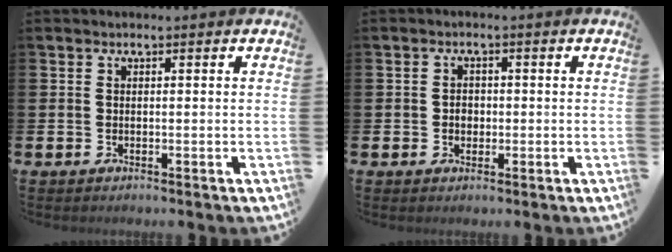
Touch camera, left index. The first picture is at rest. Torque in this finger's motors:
{"motor_torque": [-0.01, 0.24, 0.04, 0.00]}